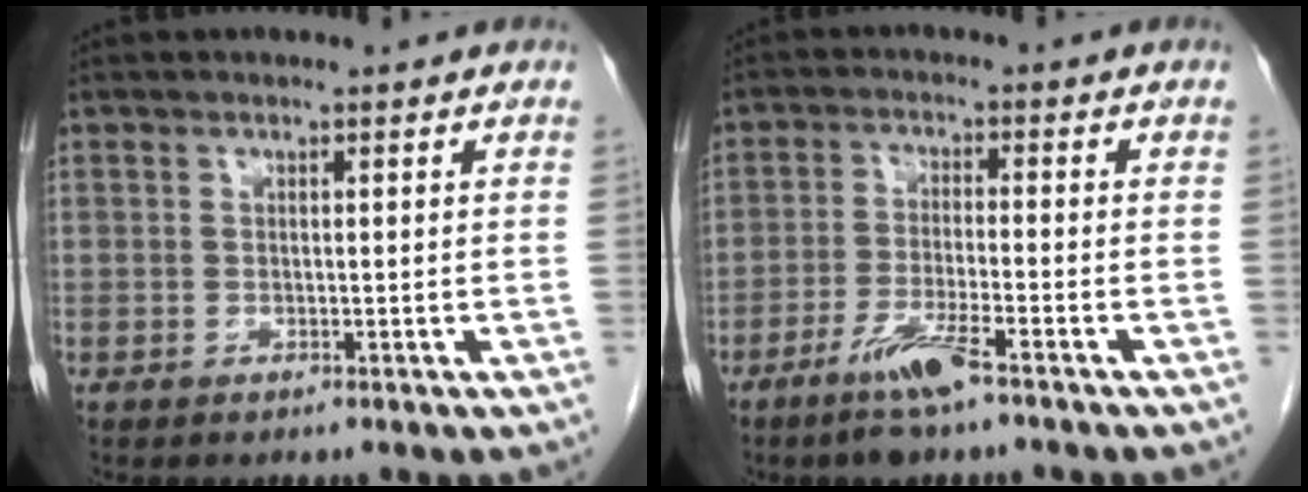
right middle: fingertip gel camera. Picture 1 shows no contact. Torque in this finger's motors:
{"motor_torque": [0.00, -0.29, 0.09, 0.04]}